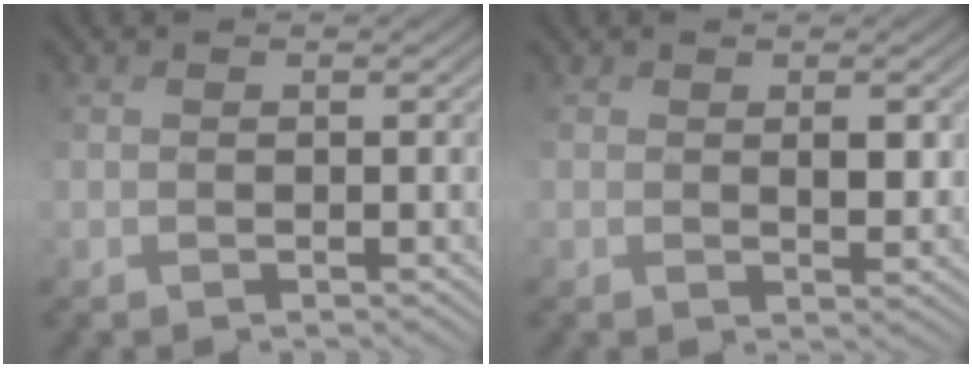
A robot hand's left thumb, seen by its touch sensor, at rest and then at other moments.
{"total": 3.2, "force": [1.1, 1.6, 2.5], "torque": [-0.050, -0.001, 0.026]}